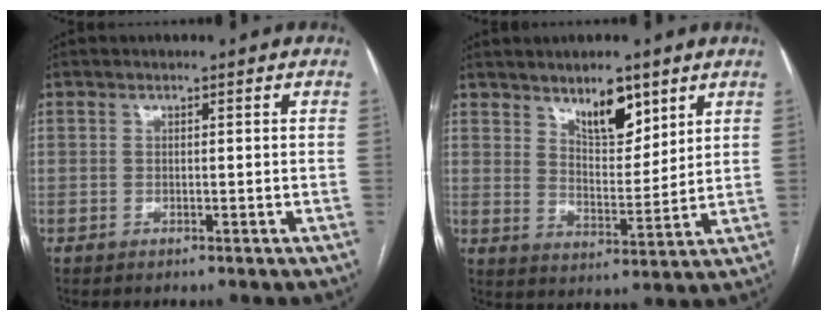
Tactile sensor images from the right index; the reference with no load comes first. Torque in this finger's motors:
{"motor_torque": [0.74, 0.75, 0.20, 0.06]}